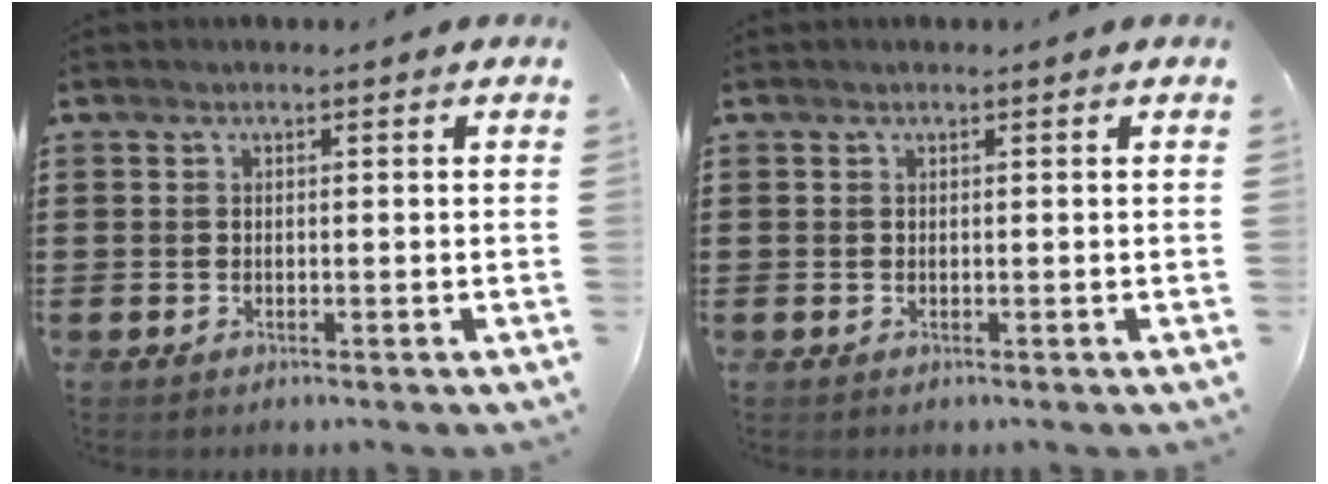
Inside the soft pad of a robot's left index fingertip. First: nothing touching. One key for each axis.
{"total": 0.0}